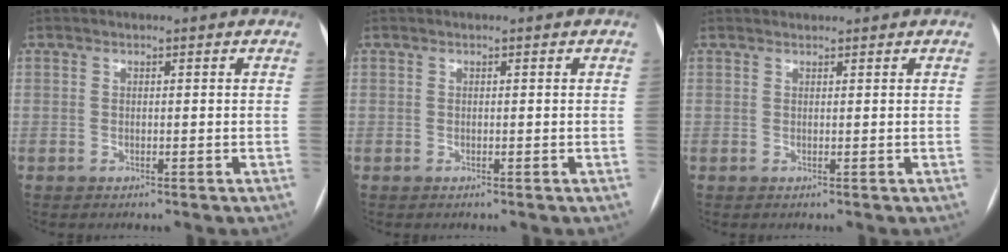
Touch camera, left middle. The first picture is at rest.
{"total": 0.0}
{"total": 1.2, "force": [1.2, 0.1, 0.0], "torque": [-0.006, 0.018, 0.024]}